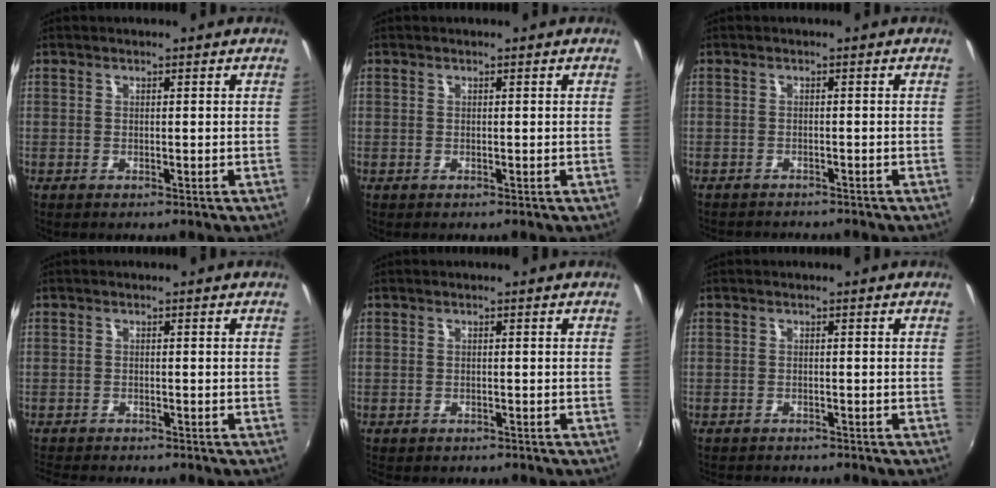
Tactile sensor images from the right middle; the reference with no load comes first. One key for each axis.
{"total": 0.0}
{"total": 4.4, "fx": -4.2, "fy": 1.0, "fz": 1.0, "tx": -0.031, "ty": -0.013, "tz": -0.065}
{"total": 4.7, "fx": -4.4, "fy": 0.9, "fz": 1.1, "tx": -0.042, "ty": -0.017, "tz": -0.081}
{"total": 2.8, "fx": -2.5, "fy": 1.0, "fz": 0.8, "tx": -0.025, "ty": -0.017, "tz": -0.037}
{"total": 3.8, "fx": -3.7, "fy": 0.7, "fz": 0.9, "tx": -0.028, "ty": -0.016, "tz": -0.060}